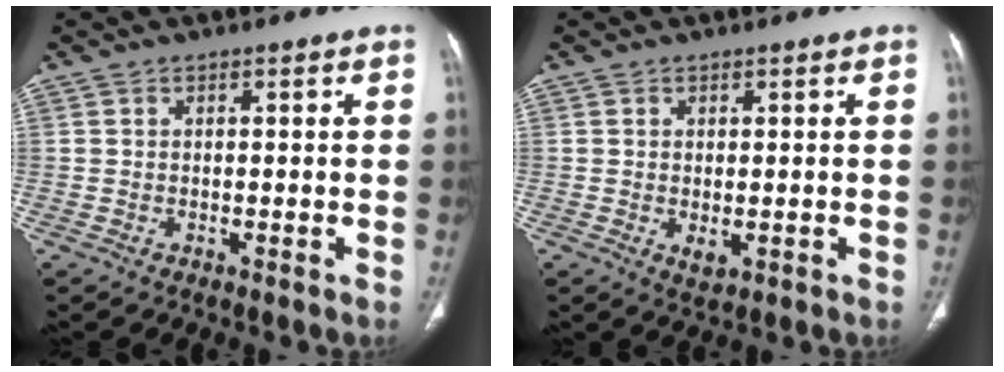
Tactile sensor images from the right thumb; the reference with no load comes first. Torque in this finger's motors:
{"motor_torque": [-0.30, 0.18, -0.27, 0.21, 0.06]}